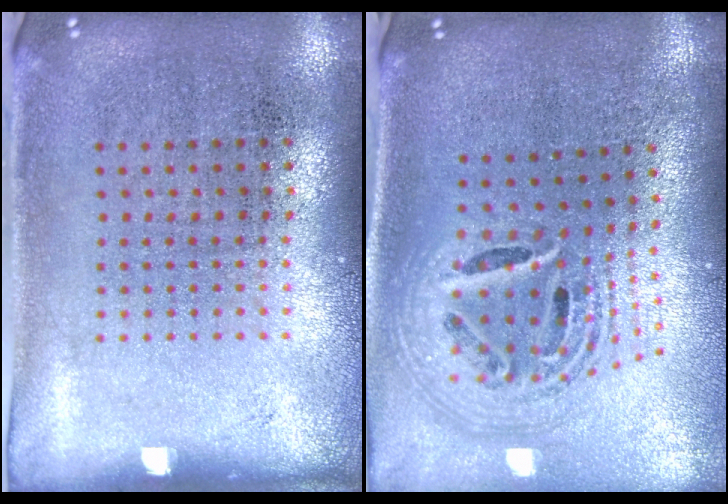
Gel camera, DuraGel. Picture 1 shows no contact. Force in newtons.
{"total": 2.5, "press": 1.8, "slide": 1.7}